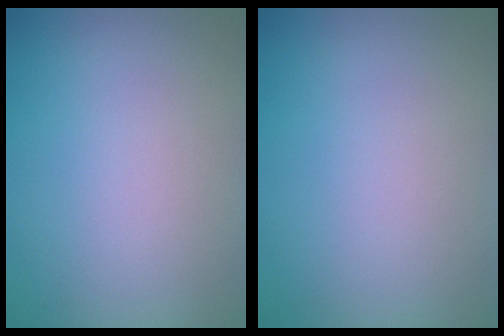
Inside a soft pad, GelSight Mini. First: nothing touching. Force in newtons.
{"total": 0.0}